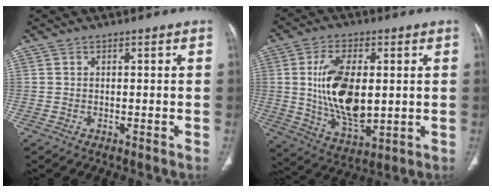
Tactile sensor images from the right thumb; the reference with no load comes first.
{"total": 15.8, "force": [1.3, 8.2, 13.5], "torque": [-0.238, -0.016, 0.032]}